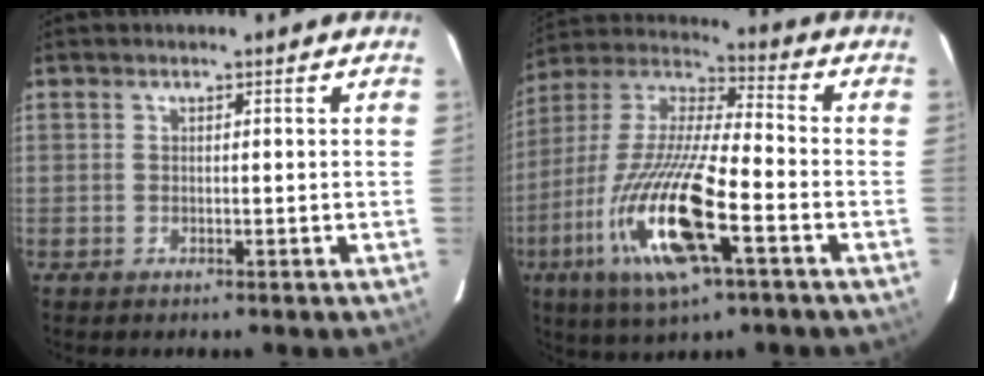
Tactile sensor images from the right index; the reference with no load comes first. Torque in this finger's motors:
{"motor_torque": [1.44, -0.70, 1.01, 0.21]}